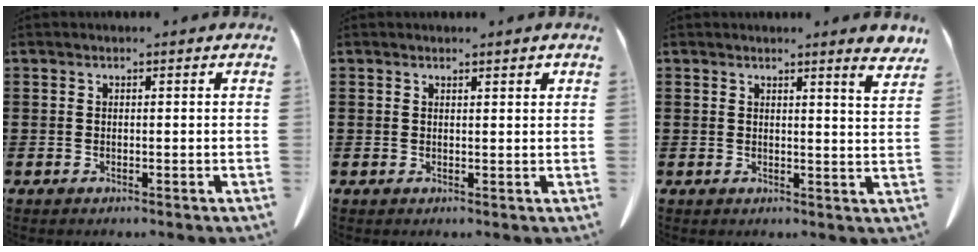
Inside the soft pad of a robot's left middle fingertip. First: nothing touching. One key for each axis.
{"total": 1.1, "fx": 1.0, "fy": 0.0, "fz": 0.4, "tx": -0.009, "ty": 0.000, "tz": 0.019}
{"total": 3.6, "fx": 3.3, "fy": -0.7, "fz": 1.2, "tx": -0.025, "ty": -0.019, "tz": 0.058}